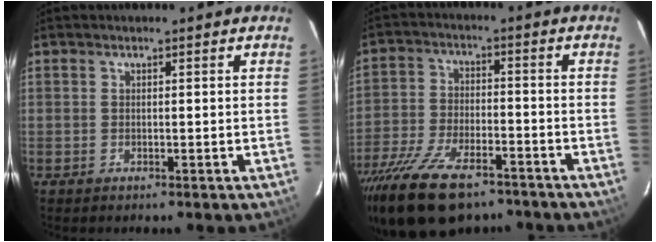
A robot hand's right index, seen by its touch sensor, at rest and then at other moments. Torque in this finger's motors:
{"motor_torque": [1.38, -0.76, 1.05, 0.21]}